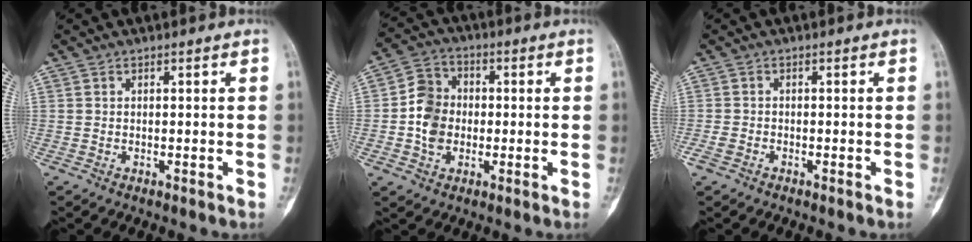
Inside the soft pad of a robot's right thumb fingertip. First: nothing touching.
{"total": 8.2, "force": [-1.0, 6.9, 4.4], "torque": [-0.060, 0.019, -0.027]}
{"total": 1.7, "force": [-1.0, 1.1, 0.9], "torque": [-0.028, 0.000, -0.022]}